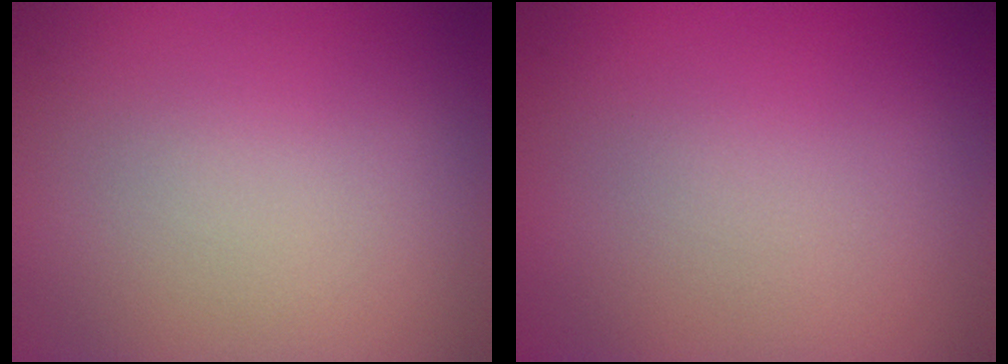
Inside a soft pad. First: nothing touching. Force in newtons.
{"total": 0.0}